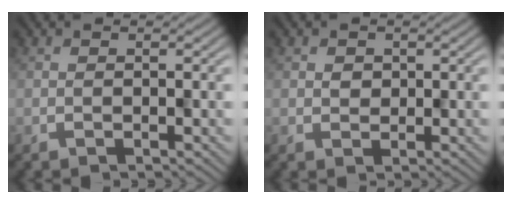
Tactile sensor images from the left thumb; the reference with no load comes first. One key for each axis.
{"total": 1.3, "fx": 0.7, "fy": 1.1, "fz": -0.1, "tx": 0.005, "ty": -0.001, "tz": 0.015}